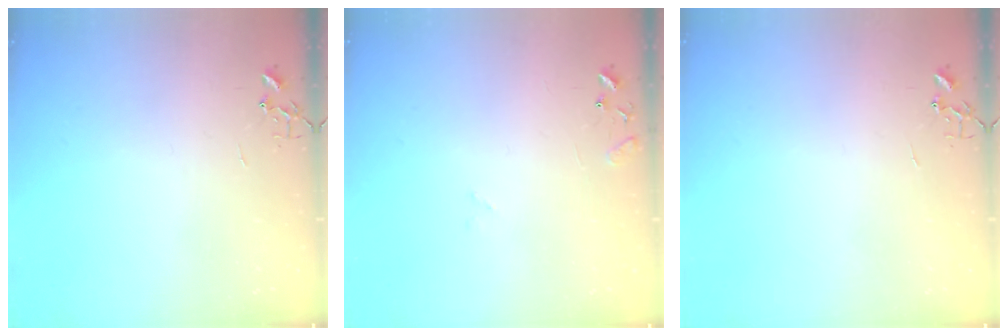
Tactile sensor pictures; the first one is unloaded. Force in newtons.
{"total": 9.5, "press": 9.5, "slide": 0.9}
{"total": 0.0}